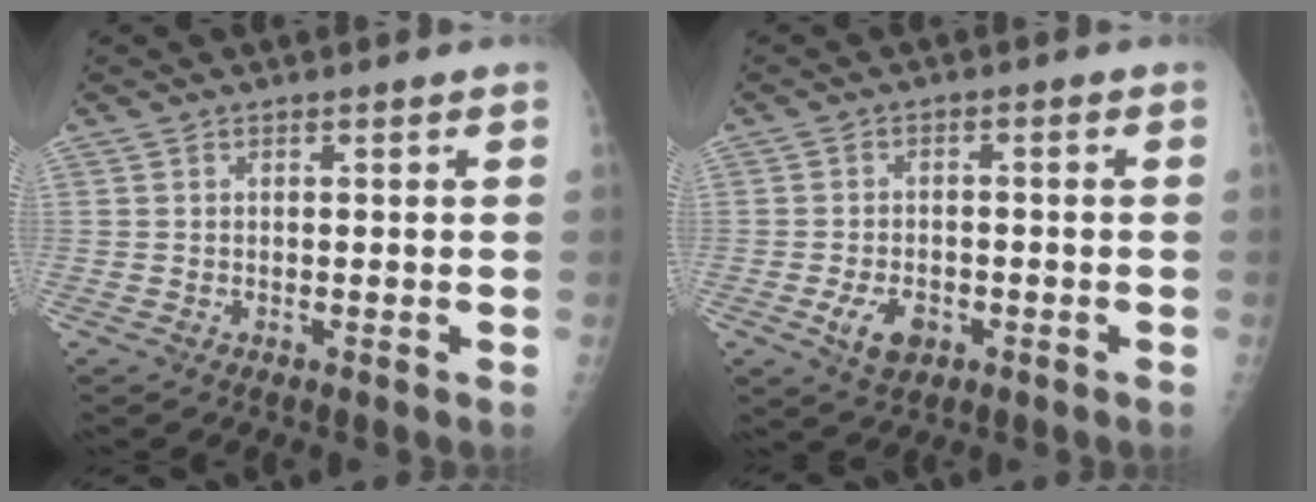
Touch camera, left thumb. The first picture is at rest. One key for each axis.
{"total": 5.6, "fx": -2.4, "fy": 3.6, "fz": 3.7, "tx": -0.059, "ty": 0.008, "tz": -0.037}